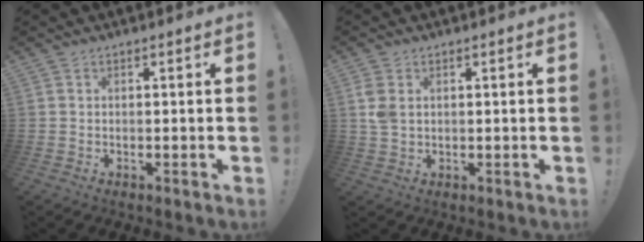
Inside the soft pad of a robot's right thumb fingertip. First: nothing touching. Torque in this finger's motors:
{"motor_torque": [0.76, 0.80, 0.58, -0.06, 0.00]}